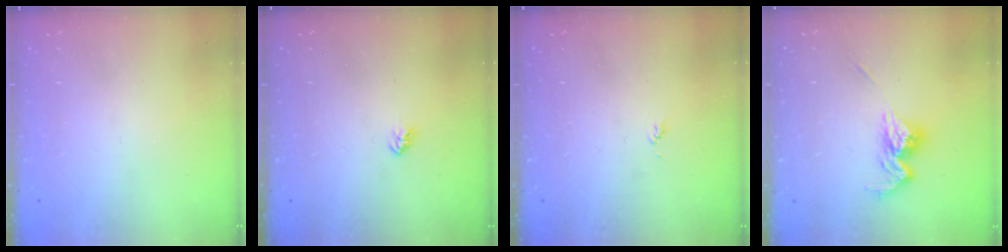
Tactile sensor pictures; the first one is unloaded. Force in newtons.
{"total": 2.6, "press": 2.6, "slide": 0.4}
{"total": 3.6, "press": 3.6, "slide": 0.5}
{"total": 11.8, "press": 11.8, "slide": 0.5}